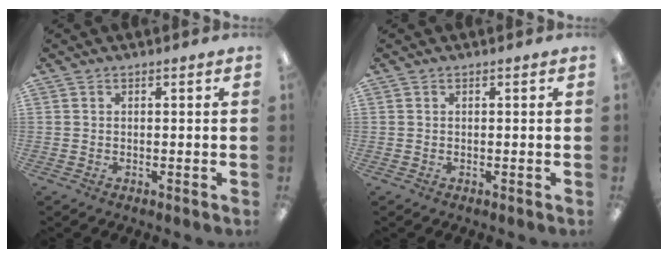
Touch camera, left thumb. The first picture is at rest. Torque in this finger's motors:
{"motor_torque": [-0.05, 0.05, -0.14, 0.14, 0.00]}